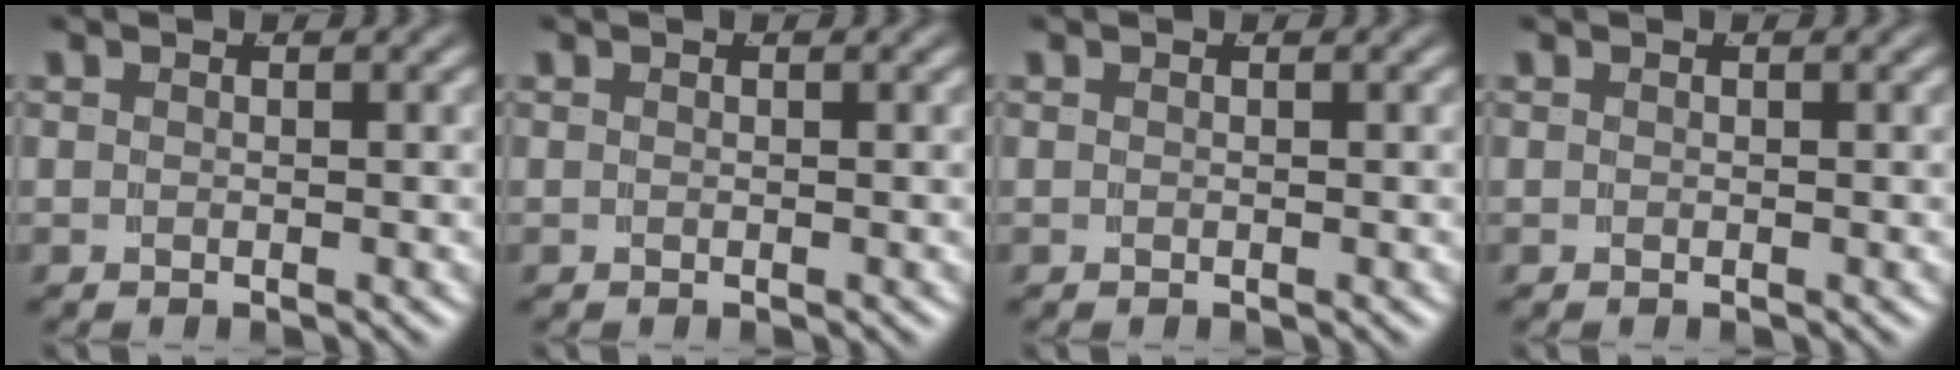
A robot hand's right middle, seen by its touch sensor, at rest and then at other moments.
{"total": 0.0}
{"total": 0.0}
{"total": 0.0}